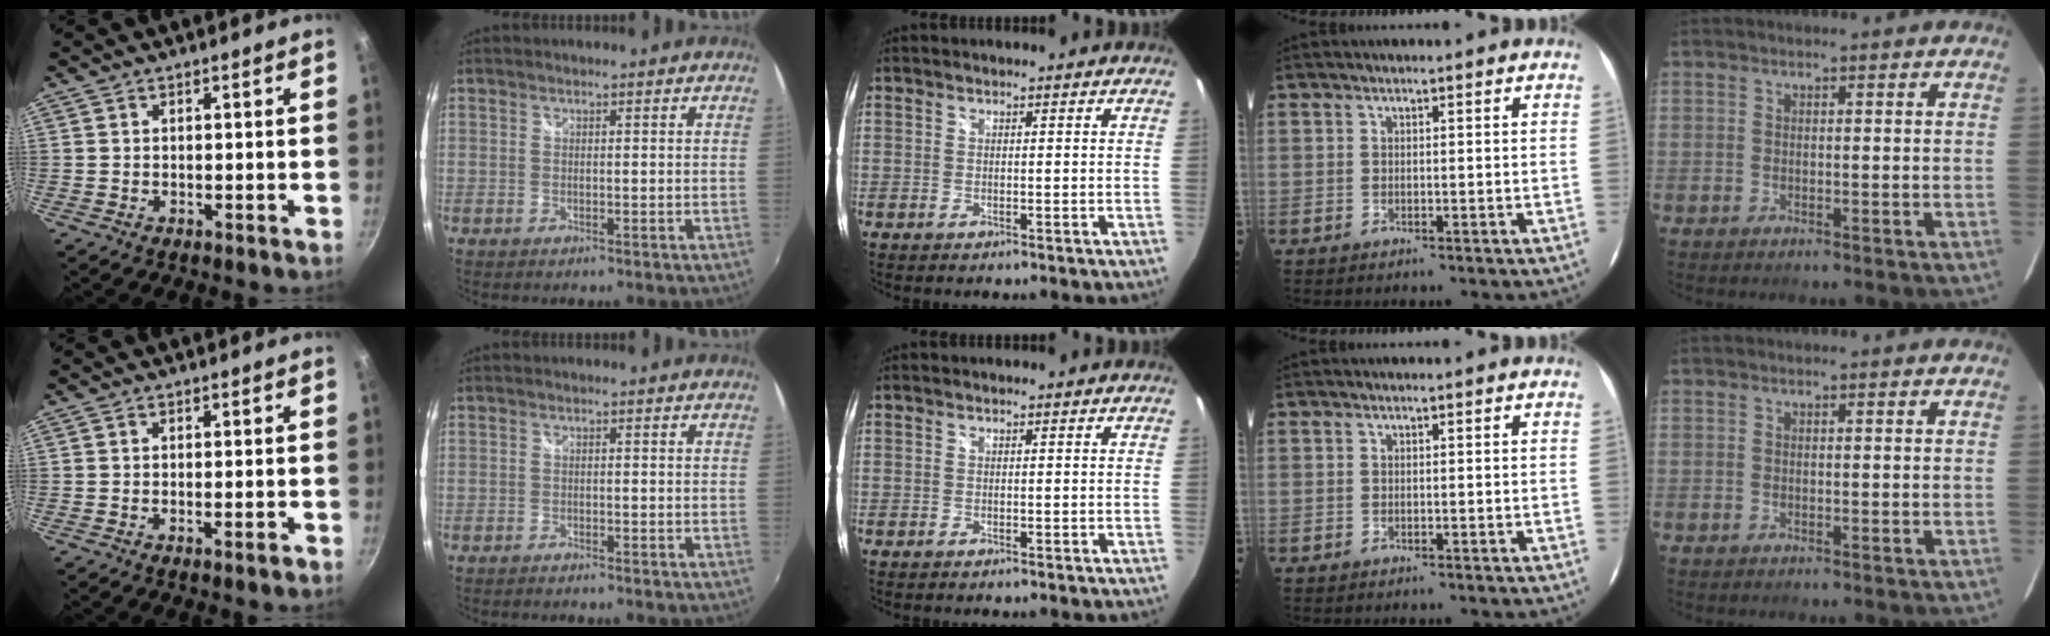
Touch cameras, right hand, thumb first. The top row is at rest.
{"thumb": {"total": 2.1, "force": [-1.1, 0.5, 1.7], "torque": [-0.030, 0.009, -0.019]}, "index": {"total": 1.4, "force": [-1.3, 0.3, 0.5], "torque": [-0.016, -0.005, -0.024]}}